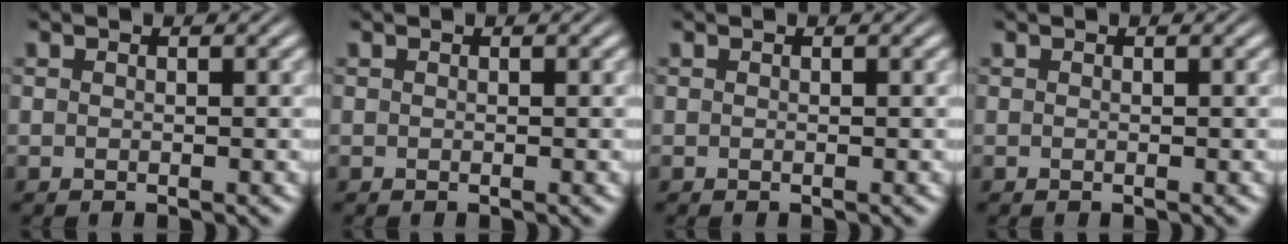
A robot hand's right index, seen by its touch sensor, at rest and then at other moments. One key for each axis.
{"total": 0.0}
{"total": 0.0}
{"total": 0.0}